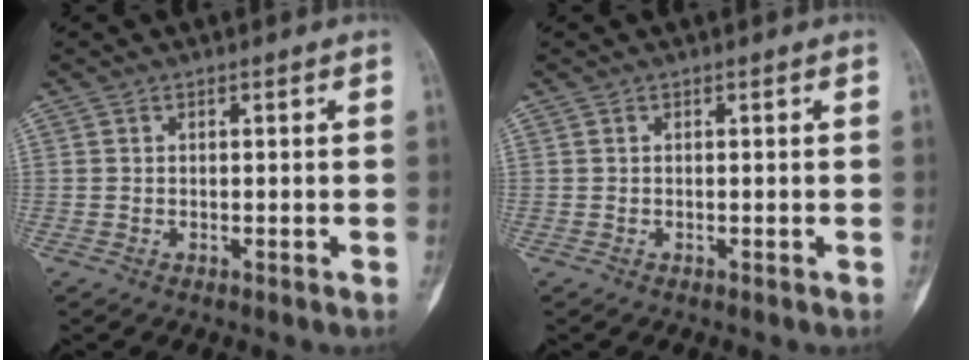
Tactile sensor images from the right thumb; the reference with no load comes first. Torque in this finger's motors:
{"motor_torque": [2.51, 2.50, 0.06, 0.08, 0.00]}